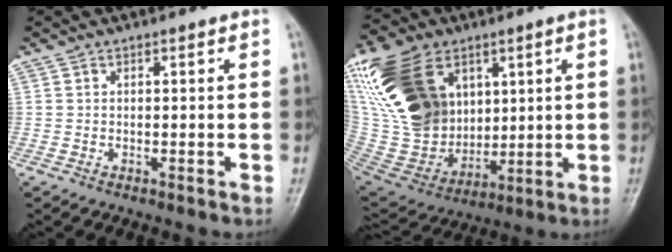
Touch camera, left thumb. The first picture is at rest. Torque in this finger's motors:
{"motor_torque": [1.03, 1.08, 1.59, -1.18, 0.63]}